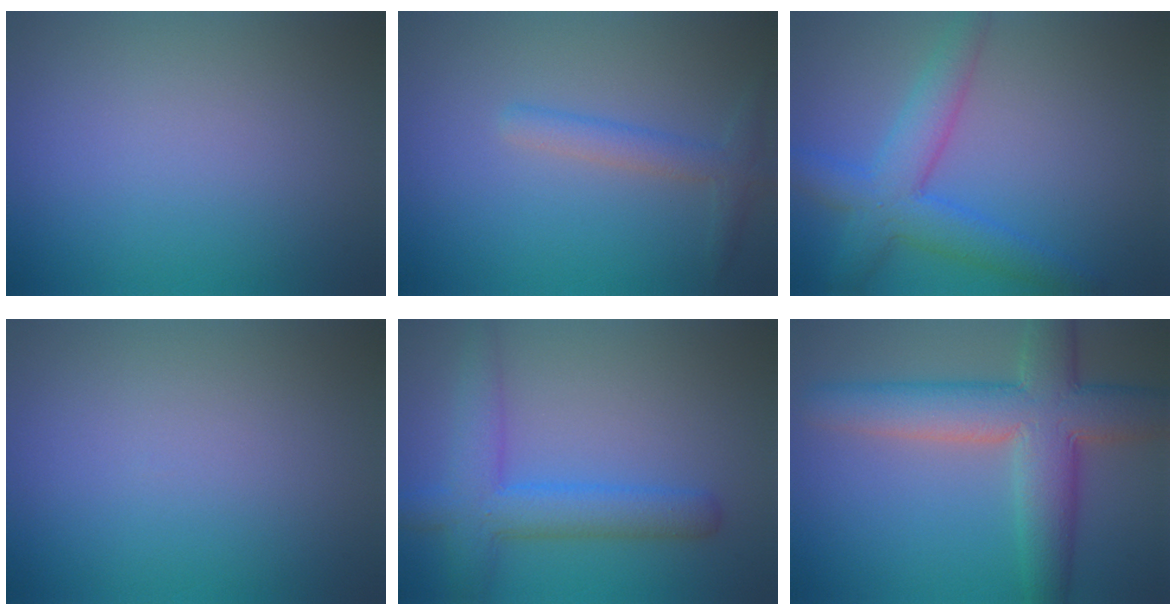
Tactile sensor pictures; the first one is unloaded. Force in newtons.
{"total": 2.3, "press": 2.3, "slide": 0.0}
{"total": 5.1, "press": 5.1, "slide": 0.2}
{"total": 0.0}
{"total": 5.0, "press": 5.0, "slide": 0.1}
{"total": 8.8, "press": 8.8, "slide": 0.5}